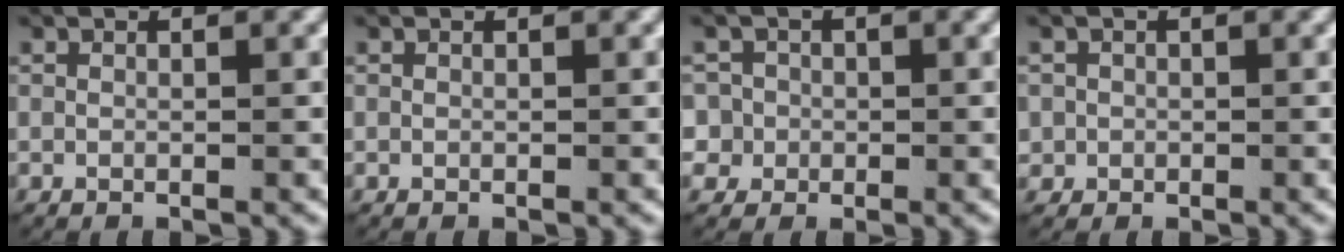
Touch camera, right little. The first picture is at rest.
{"total": 0.0}
{"total": 6.3, "force": [-1.2, 5.9, 1.7], "torque": [-0.052, -0.021, -0.026]}
{"total": 2.1, "force": [-0.4, 2.1, 0.1], "torque": [-0.004, -0.004, -0.012]}